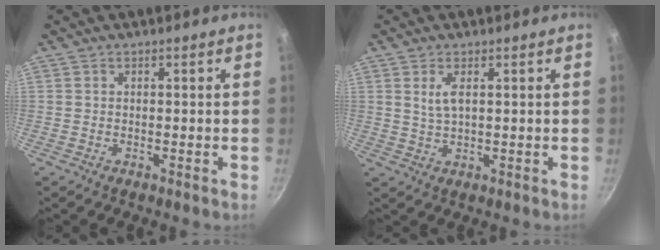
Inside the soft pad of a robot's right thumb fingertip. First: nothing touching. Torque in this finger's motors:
{"motor_torque": [-0.66, 0.71, -0.11, 0.12, -0.01]}